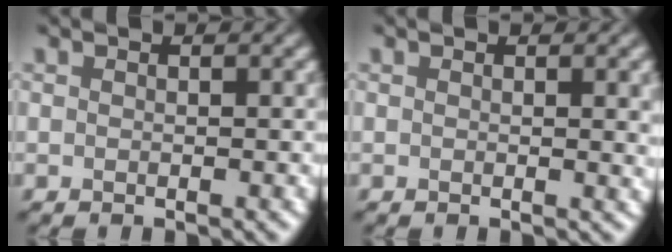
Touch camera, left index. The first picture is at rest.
{"total": 2.5, "force": [0.6, 0.8, 2.3], "torque": [-0.018, 0.001, 0.005]}